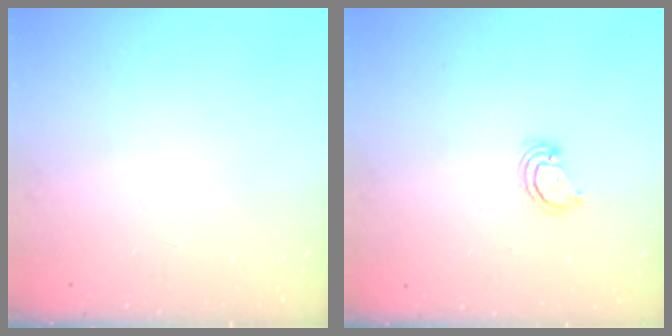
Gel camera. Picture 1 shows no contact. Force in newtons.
{"total": 2.6, "press": 2.6, "slide": 0.2}